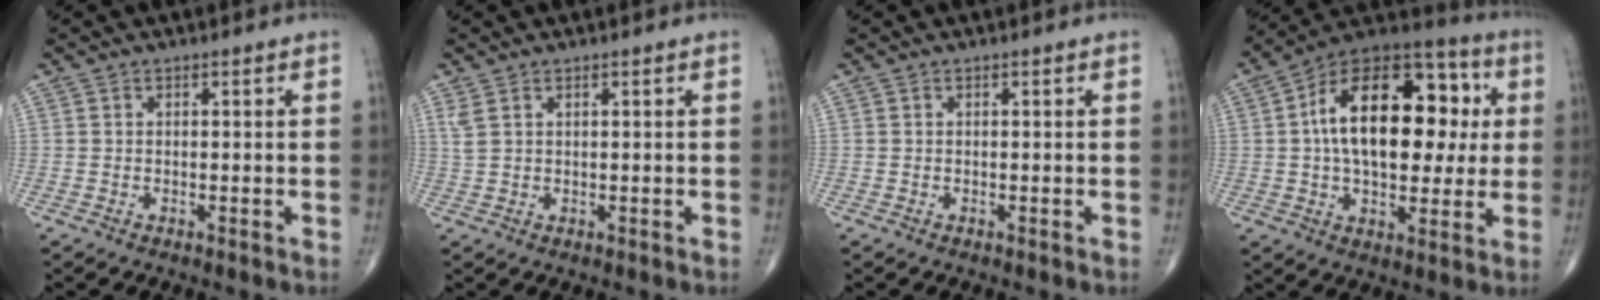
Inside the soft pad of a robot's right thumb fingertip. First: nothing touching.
{"total": 1.9, "force": [1.2, 0.7, 1.3], "torque": [-0.036, 0.005, 0.034]}
{"total": 0.0}
{"total": 24.0, "force": [3.3, 13.5, 19.6], "torque": [-0.280, 0.025, 0.041]}